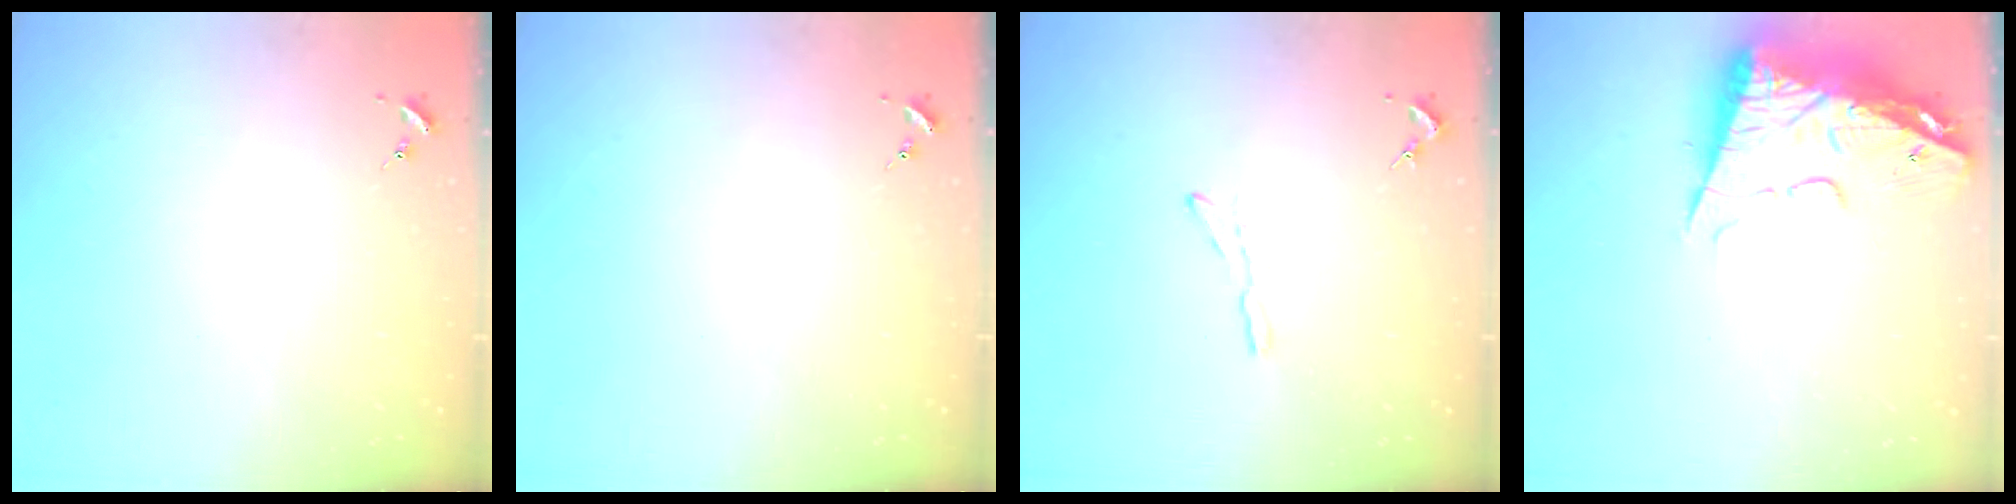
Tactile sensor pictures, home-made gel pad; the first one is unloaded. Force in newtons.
{"total": 0.0}
{"total": 3.2, "press": 3.2, "slide": 0.3}
{"total": 14.9, "press": 14.8, "slide": 1.2}